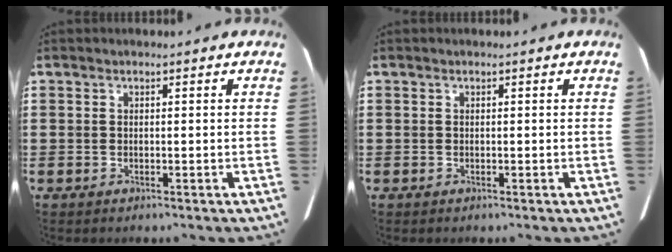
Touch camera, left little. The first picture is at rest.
{"total": 0.0}